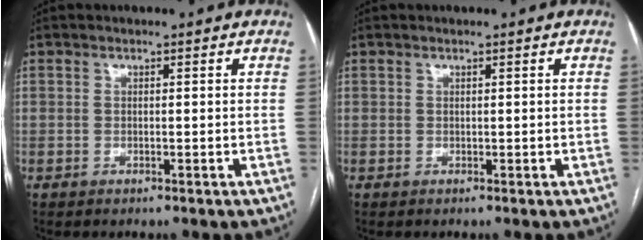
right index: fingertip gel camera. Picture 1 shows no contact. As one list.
[{"total": 0.0}]